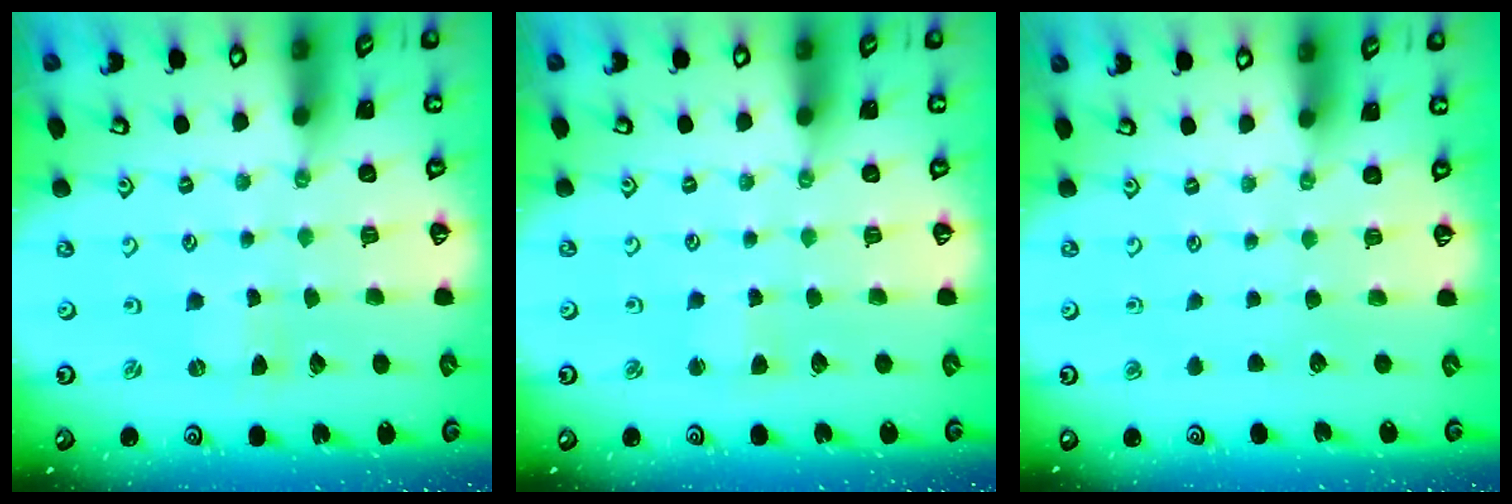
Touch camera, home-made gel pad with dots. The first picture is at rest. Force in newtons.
{"total": 2.2, "press": 2.2, "slide": 0.3}
{"total": 0.0}